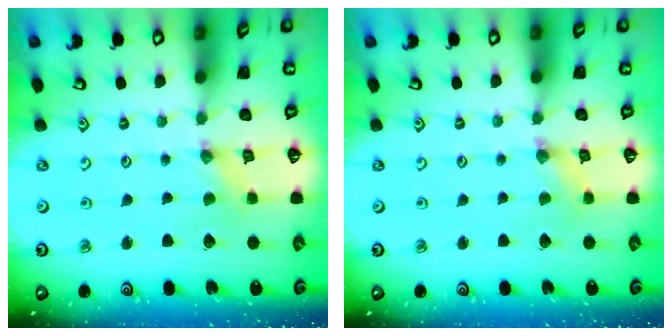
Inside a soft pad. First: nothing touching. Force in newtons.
{"total": 1.3, "press": 1.3, "slide": 0.3}